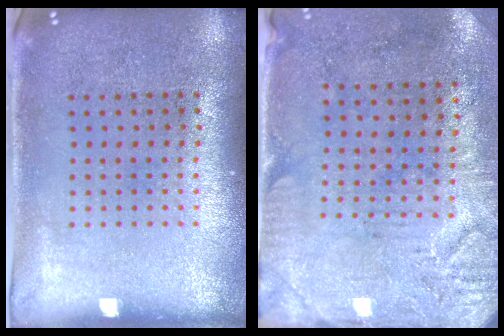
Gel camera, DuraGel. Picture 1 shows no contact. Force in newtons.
{"total": 3.2, "press": 2.6, "slide": 1.8}